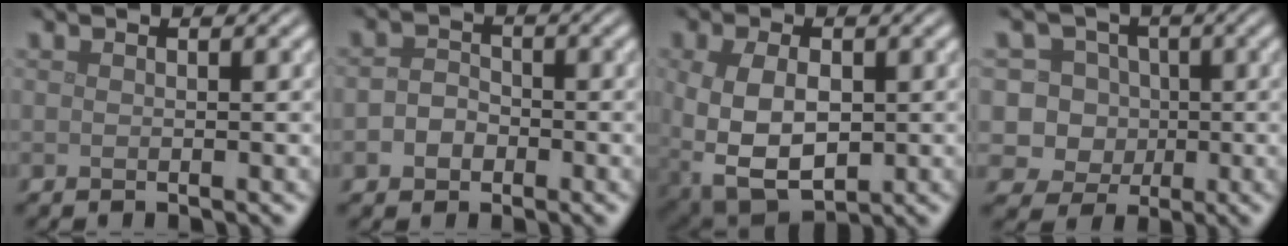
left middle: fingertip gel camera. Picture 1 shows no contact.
{"total": 2.3, "force": [-0.8, 1.9, 1.1], "torque": [-0.012, 0.000, -0.022]}
{"total": 8.0, "force": [-0.6, 5.2, 6.0], "torque": [-0.138, -0.021, 0.005]}
{"total": 6.6, "force": [0.4, 6.3, 2.1], "torque": [-0.033, 0.026, -0.017]}